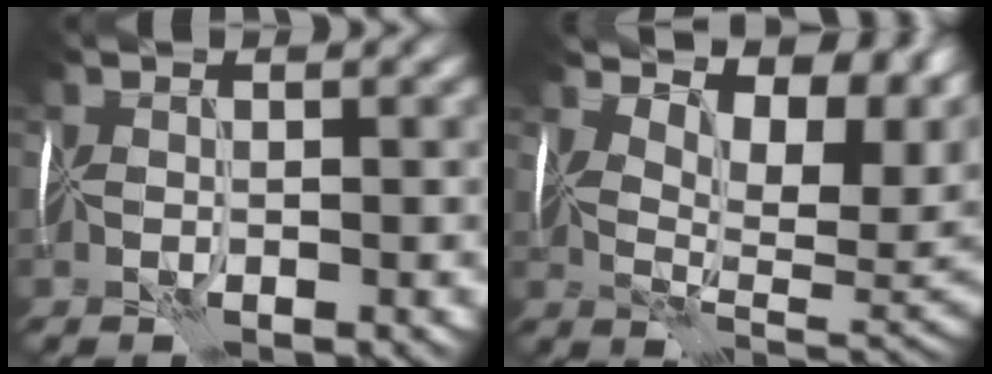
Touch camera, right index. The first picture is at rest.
{"total": 10.9, "force": [5.7, 4.9, 7.9], "torque": [-0.125, -0.003, 0.105]}